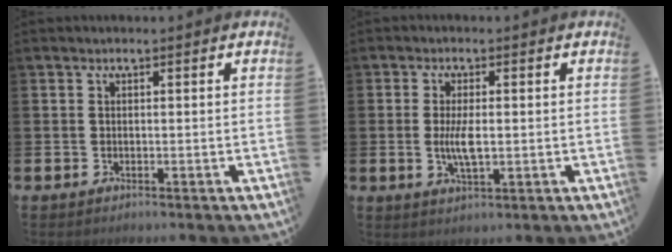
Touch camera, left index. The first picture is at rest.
{"total": 4.0, "force": [0.1, 1.4, 3.8], "torque": [-0.074, -0.001, -0.003]}